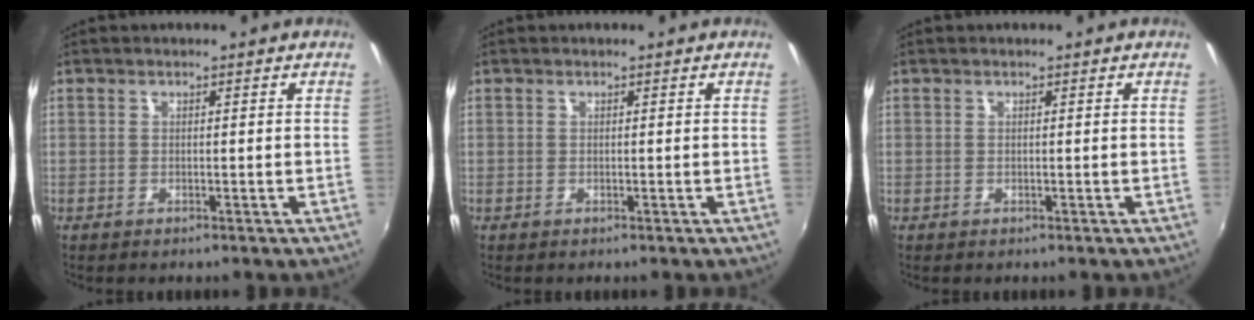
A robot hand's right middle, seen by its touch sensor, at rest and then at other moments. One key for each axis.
{"total": 0.0}
{"total": 0.0}